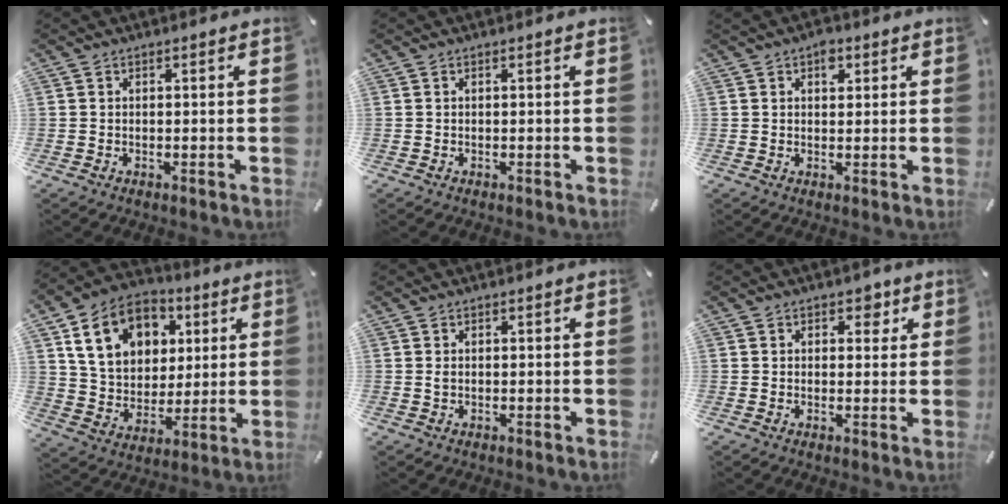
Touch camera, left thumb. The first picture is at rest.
{"total": 0.0}
{"total": 3.3, "force": [1.4, 2.3, 1.9], "torque": [-0.010, -0.006, 0.017]}
{"total": 15.1, "force": [5.8, 12.1, 7.0], "torque": [-0.137, -0.008, 0.114]}
{"total": 0.7, "force": [0.2, 0.5, 0.5], "torque": [-0.010, 0.002, 0.002]}
{"total": 3.8, "force": [1.7, 2.8, 1.8], "torque": [-0.001, -0.008, 0.021]}